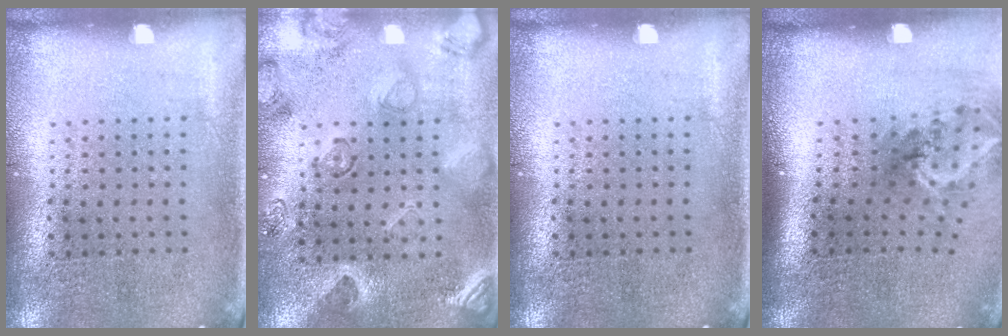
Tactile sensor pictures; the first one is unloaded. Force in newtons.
{"total": 2.2, "press": 1.8, "slide": 1.3}
{"total": 0.0}
{"total": 2.0, "press": 1.3, "slide": 1.5}